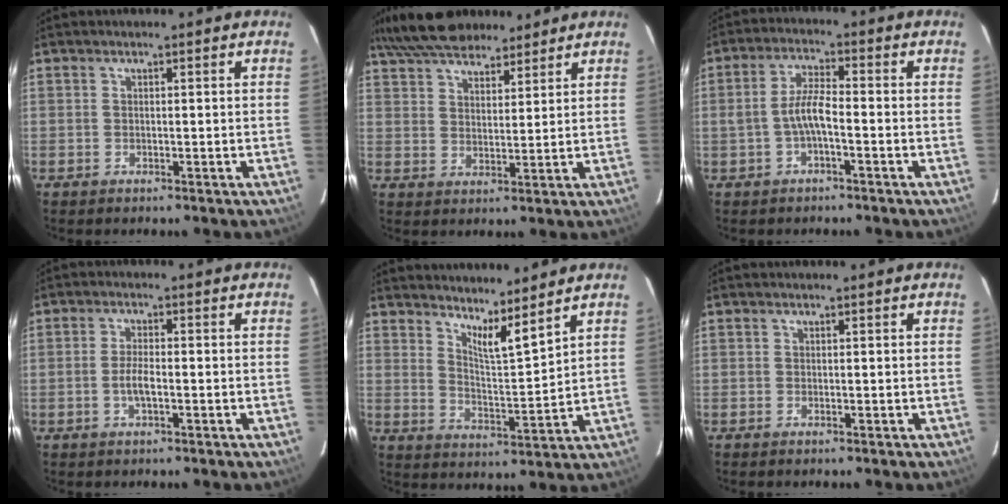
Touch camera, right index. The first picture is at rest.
{"total": 13.3, "force": [11.0, 4.9, 5.6], "torque": [-0.113, 0.050, 0.182]}
{"total": 5.0, "force": [-1.7, 1.1, 4.5], "torque": [-0.094, 0.010, -0.031]}
{"total": 3.3, "force": [-1.0, 0.9, 3.0], "torque": [-0.063, 0.000, -0.019]}
{"total": 7.8, "force": [6.7, 0.2, 4.0], "torque": [-0.060, -0.016, 0.108]}
{"total": 0.0}